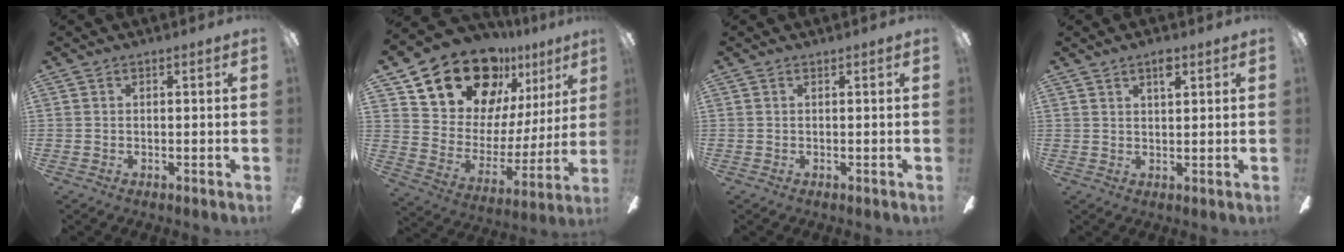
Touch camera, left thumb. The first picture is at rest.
{"total": 19.6, "force": [15.0, 10.2, 7.3], "torque": [-0.145, -0.099, 0.282]}
{"total": 0.0}
{"total": 3.3, "force": [2.2, 1.2, 2.1], "torque": [-0.031, -0.002, 0.035]}